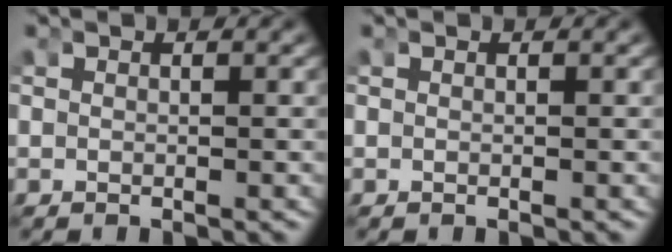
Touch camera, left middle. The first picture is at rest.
{"total": 0.0}